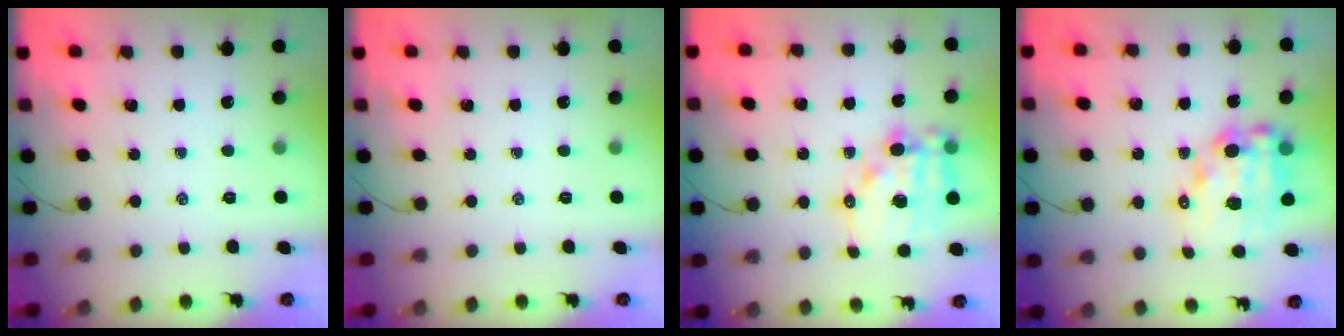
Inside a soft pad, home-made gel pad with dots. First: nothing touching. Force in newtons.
{"total": 0.0}
{"total": 16.3, "press": 15.9, "slide": 3.7}
{"total": 14.9, "press": 14.4, "slide": 3.6}